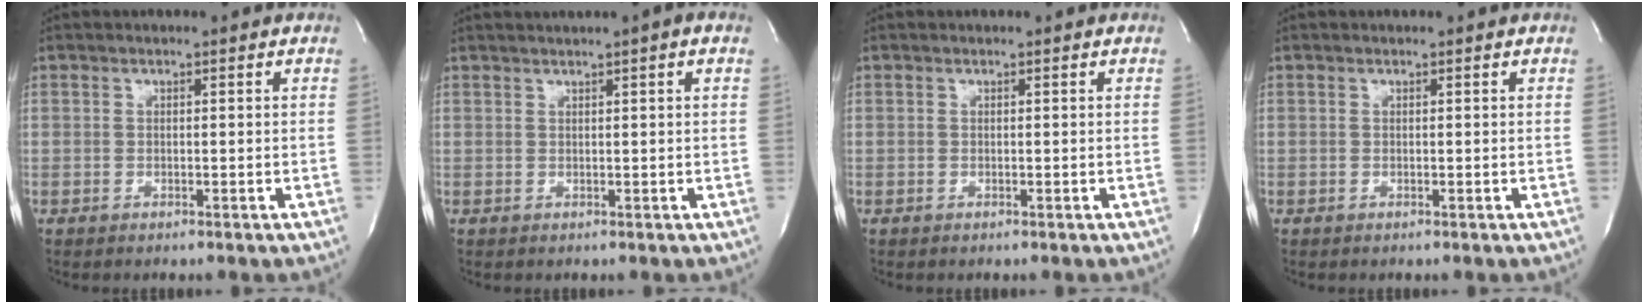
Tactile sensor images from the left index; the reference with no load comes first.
{"total": 3.5, "force": [2.4, -0.3, 2.6], "torque": [-0.043, 0.021, 0.038]}
{"total": 0.0}
{"total": 0.0}